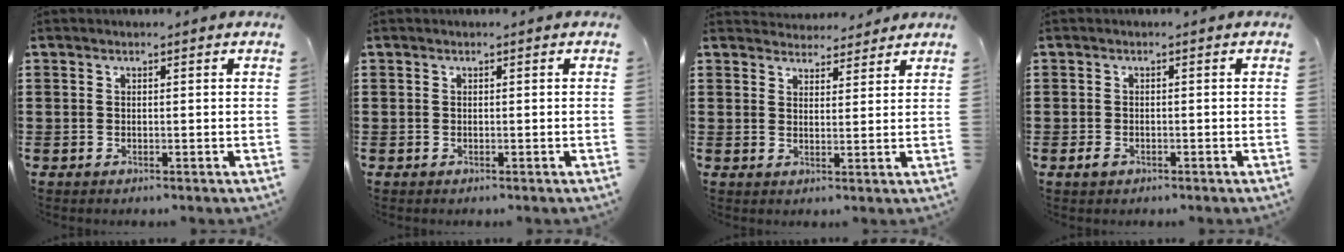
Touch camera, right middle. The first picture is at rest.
{"total": 0.0}
{"total": 3.4, "force": [3.3, 0.7, -0.4], "torque": [0.006, -0.011, 0.061]}
{"total": 1.3, "force": [-0.7, 0.7, 0.8], "torque": [-0.016, -0.003, -0.013]}